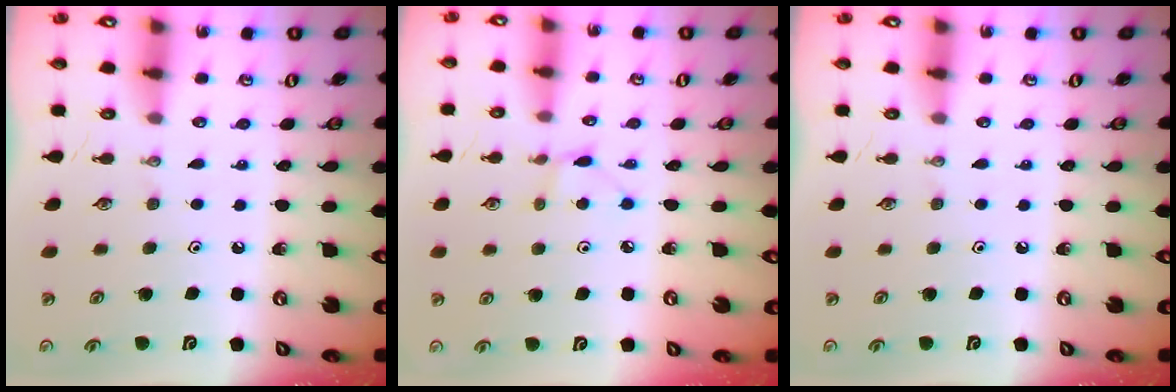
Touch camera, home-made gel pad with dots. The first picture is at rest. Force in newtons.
{"total": 2.9, "press": 2.9, "slide": 0.4}
{"total": 0.0}